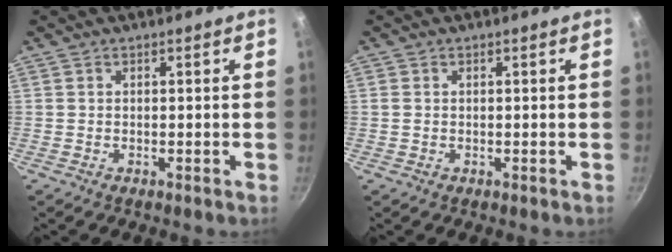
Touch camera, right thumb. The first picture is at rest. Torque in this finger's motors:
{"motor_torque": [-0.24, -0.33, -0.44, 0.27, 0.06]}